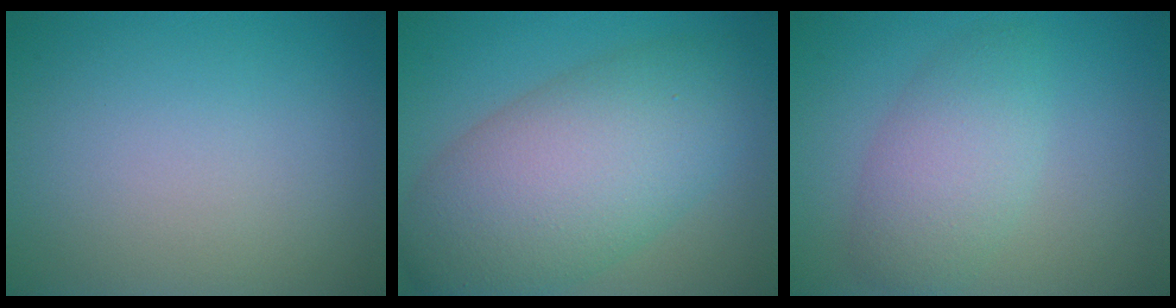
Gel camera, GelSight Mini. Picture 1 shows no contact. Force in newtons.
{"total": 10.4, "press": 10.4, "slide": 0.2}
{"total": 4.2, "press": 4.1, "slide": 0.3}